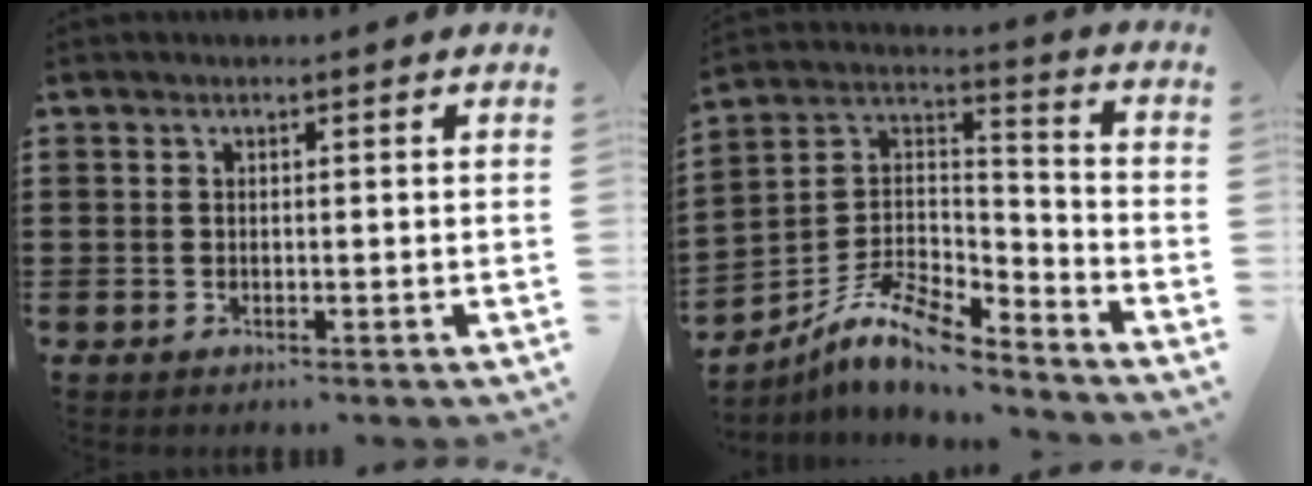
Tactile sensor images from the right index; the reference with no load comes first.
{"total": 9.6, "force": [-7.7, 3.0, 4.9], "torque": [-0.119, 0.007, -0.159]}